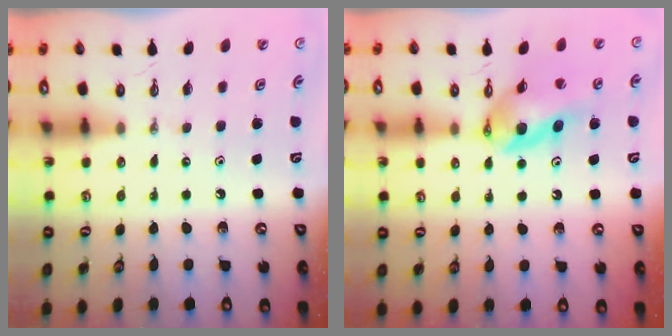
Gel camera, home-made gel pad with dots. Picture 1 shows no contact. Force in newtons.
{"total": 11.6, "press": 11.5, "slide": 1.4}